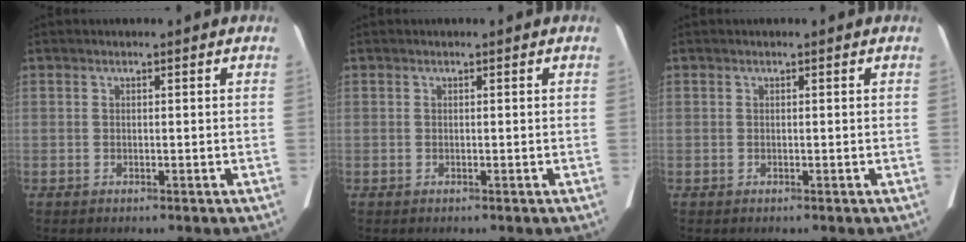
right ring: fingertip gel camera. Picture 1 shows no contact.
{"total": 0.0}
{"total": 0.0}